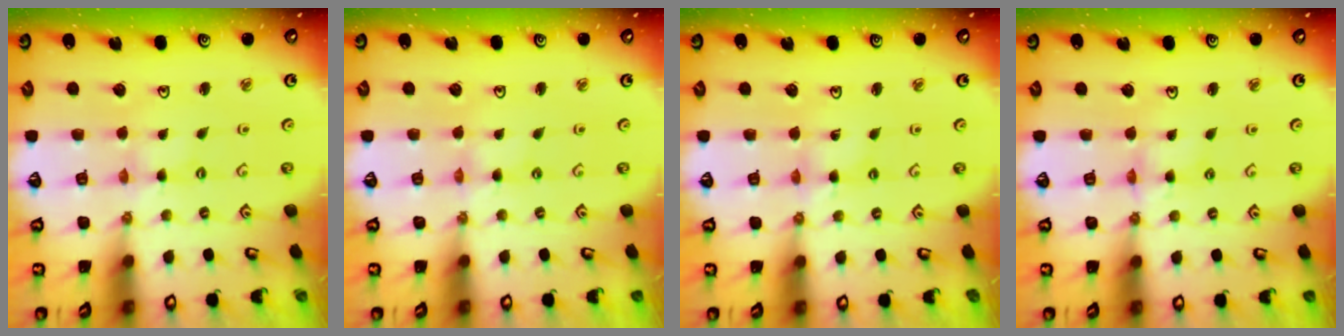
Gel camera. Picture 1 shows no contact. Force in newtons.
{"total": 0.0}
{"total": 2.0, "press": 1.9, "slide": 0.3}
{"total": 3.2, "press": 3.2, "slide": 0.3}